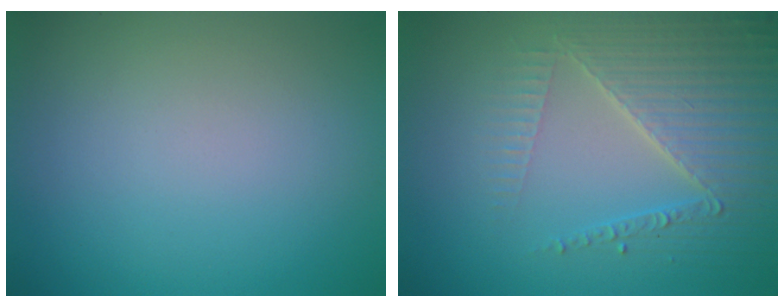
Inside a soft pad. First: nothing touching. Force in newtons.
{"total": 4.7, "press": 4.2, "slide": 2.1}